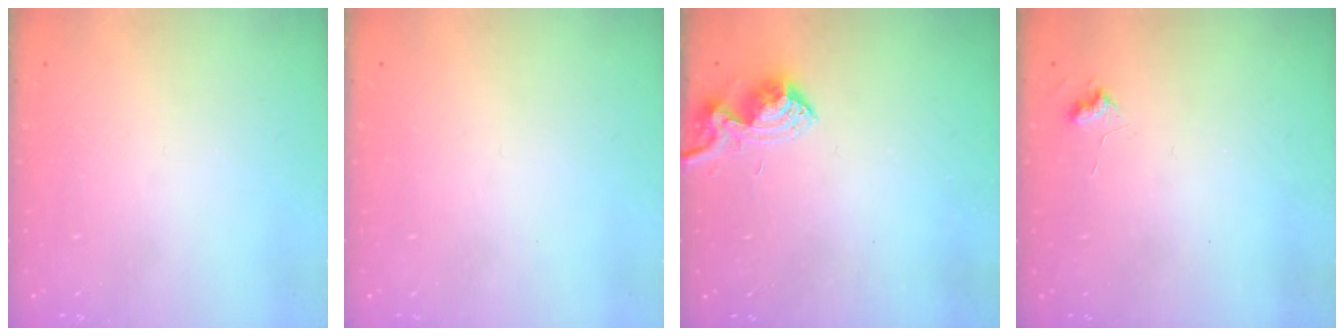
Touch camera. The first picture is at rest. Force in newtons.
{"total": 0.0}
{"total": 7.1, "press": 7.0, "slide": 0.7}
{"total": 4.7, "press": 4.7, "slide": 0.7}